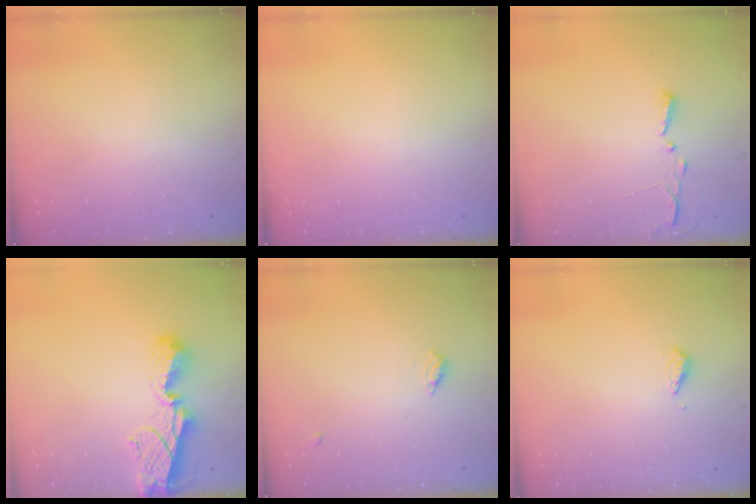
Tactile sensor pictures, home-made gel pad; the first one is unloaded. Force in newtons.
{"total": 0.0}
{"total": 2.9, "press": 2.9, "slide": 0.4}
{"total": 9.7, "press": 9.7, "slide": 0.9}
{"total": 4.5, "press": 4.5, "slide": 0.4}
{"total": 3.6, "press": 3.6, "slide": 0.5}